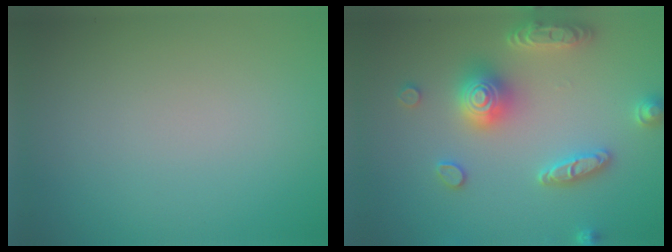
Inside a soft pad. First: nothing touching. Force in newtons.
{"total": 4.9, "press": 4.8, "slide": 0.9}